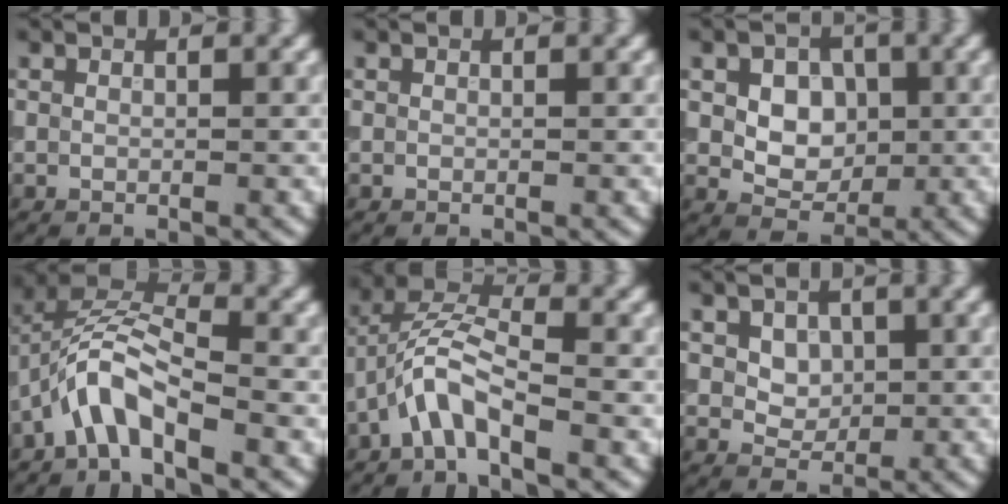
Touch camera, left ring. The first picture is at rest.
{"total": 0.0}
{"total": 4.8, "force": [0.5, 3.6, 3.2], "torque": [-0.045, -0.001, 0.002]}
{"total": 5.5, "force": [-2.9, 1.7, 4.3], "torque": [-0.084, 0.016, -0.064]}
{"total": 4.8, "force": [-2.5, 1.3, 3.8], "torque": [-0.081, 0.018, -0.055]}
{"total": 2.4, "force": [0.7, 1.9, 1.3], "torque": [-0.022, -0.009, 0.023]}